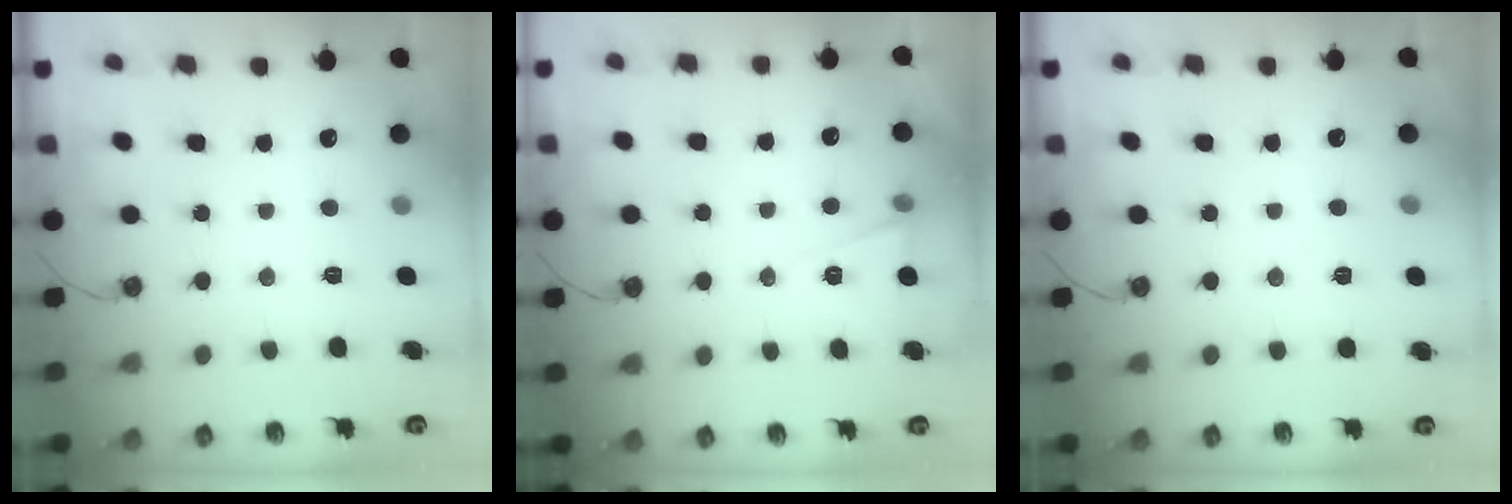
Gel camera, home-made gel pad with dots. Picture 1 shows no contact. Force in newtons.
{"total": 6.3, "press": 4.2, "slide": 4.7}
{"total": 5.9, "press": 4.0, "slide": 4.3}